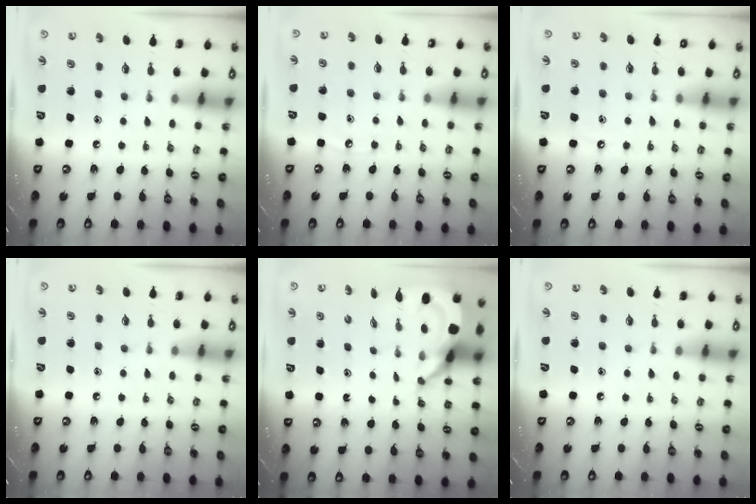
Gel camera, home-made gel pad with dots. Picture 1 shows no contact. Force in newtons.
{"total": 3.6, "press": 3.6, "slide": 0.5}
{"total": 3.8, "press": 3.8, "slide": 0.5}
{"total": 0.0}
{"total": 5.2, "press": 5.2, "slide": 0.6}
{"total": 0.0}